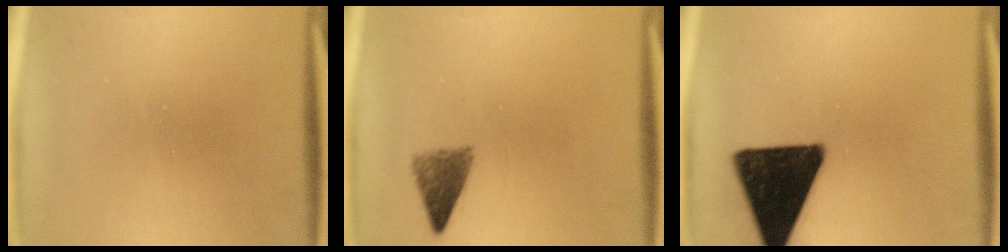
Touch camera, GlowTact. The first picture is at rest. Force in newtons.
{"total": 3.3}
{"total": 18.4}